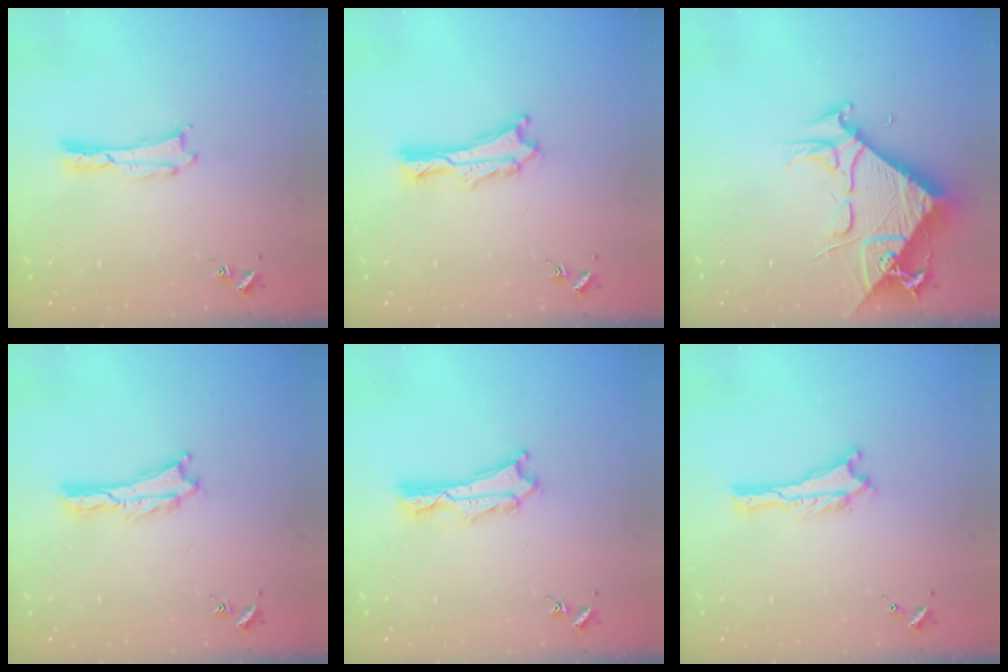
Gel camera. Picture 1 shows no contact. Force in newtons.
{"total": 2.0, "press": 2.0, "slide": 0.2}
{"total": 9.0, "press": 9.0, "slide": 0.9}
{"total": 0.6, "press": 0.5, "slide": 0.2}
{"total": 2.4, "press": 2.4, "slide": 0.3}
{"total": 0.0}